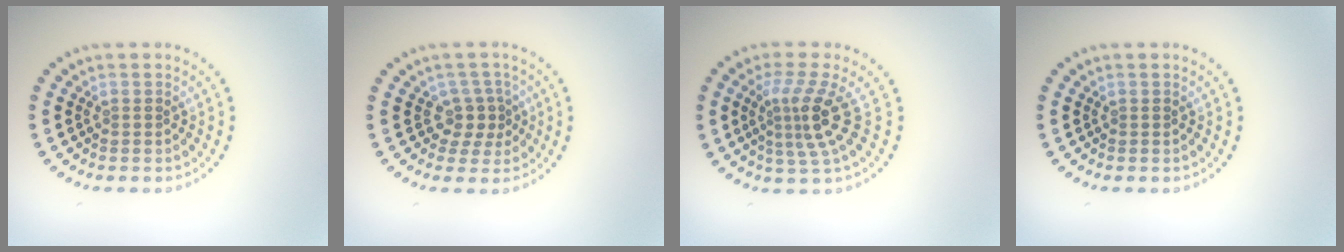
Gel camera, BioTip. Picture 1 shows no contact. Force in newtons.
{"total": 2.4, "press": 1.8, "slide": 1.6}
{"total": 3.9, "press": 2.7, "slide": 2.8}
{"total": 0.0}